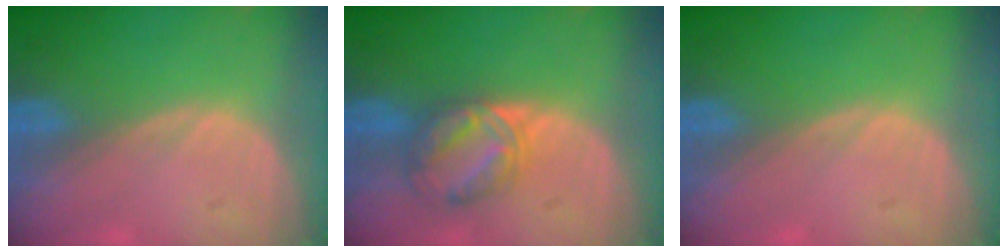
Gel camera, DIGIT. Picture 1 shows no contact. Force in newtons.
{"total": 5.8, "press": 5.8, "slide": 0.0}
{"total": 0.0}